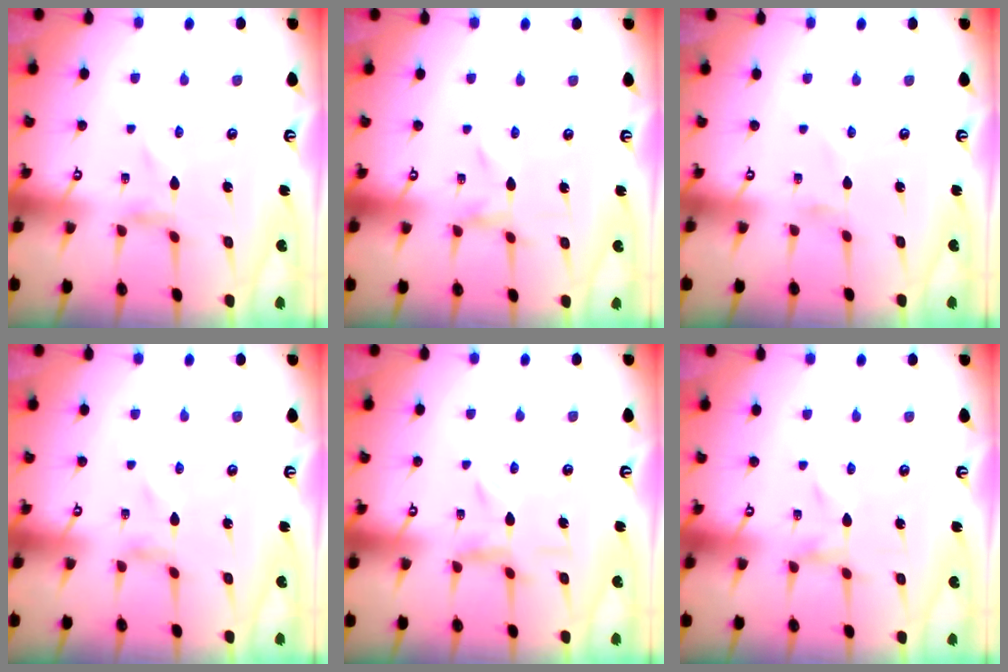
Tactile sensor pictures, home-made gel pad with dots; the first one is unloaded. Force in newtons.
{"total": 0.0}
{"total": 0.0}
{"total": 0.6, "press": 0.6, "slide": 0.2}
{"total": 6.9, "press": 6.9, "slide": 0.5}
{"total": 0.0}